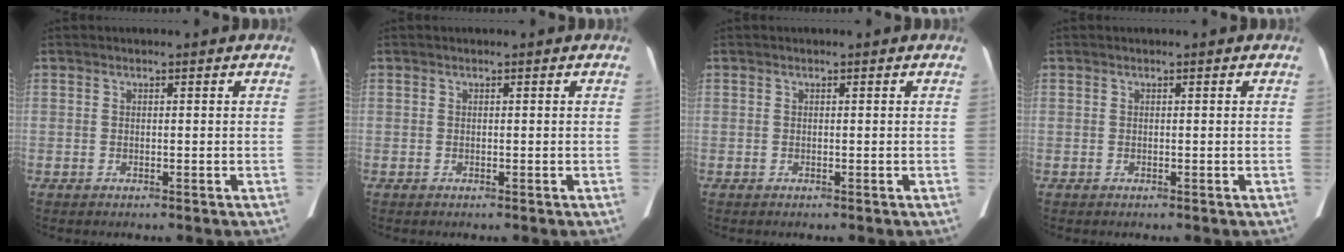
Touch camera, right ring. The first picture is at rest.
{"total": 0.0}
{"total": 0.0}
{"total": 0.0}